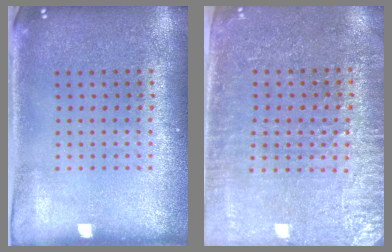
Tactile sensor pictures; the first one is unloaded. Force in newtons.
{"total": 3.3, "press": 3.0, "slide": 1.5}